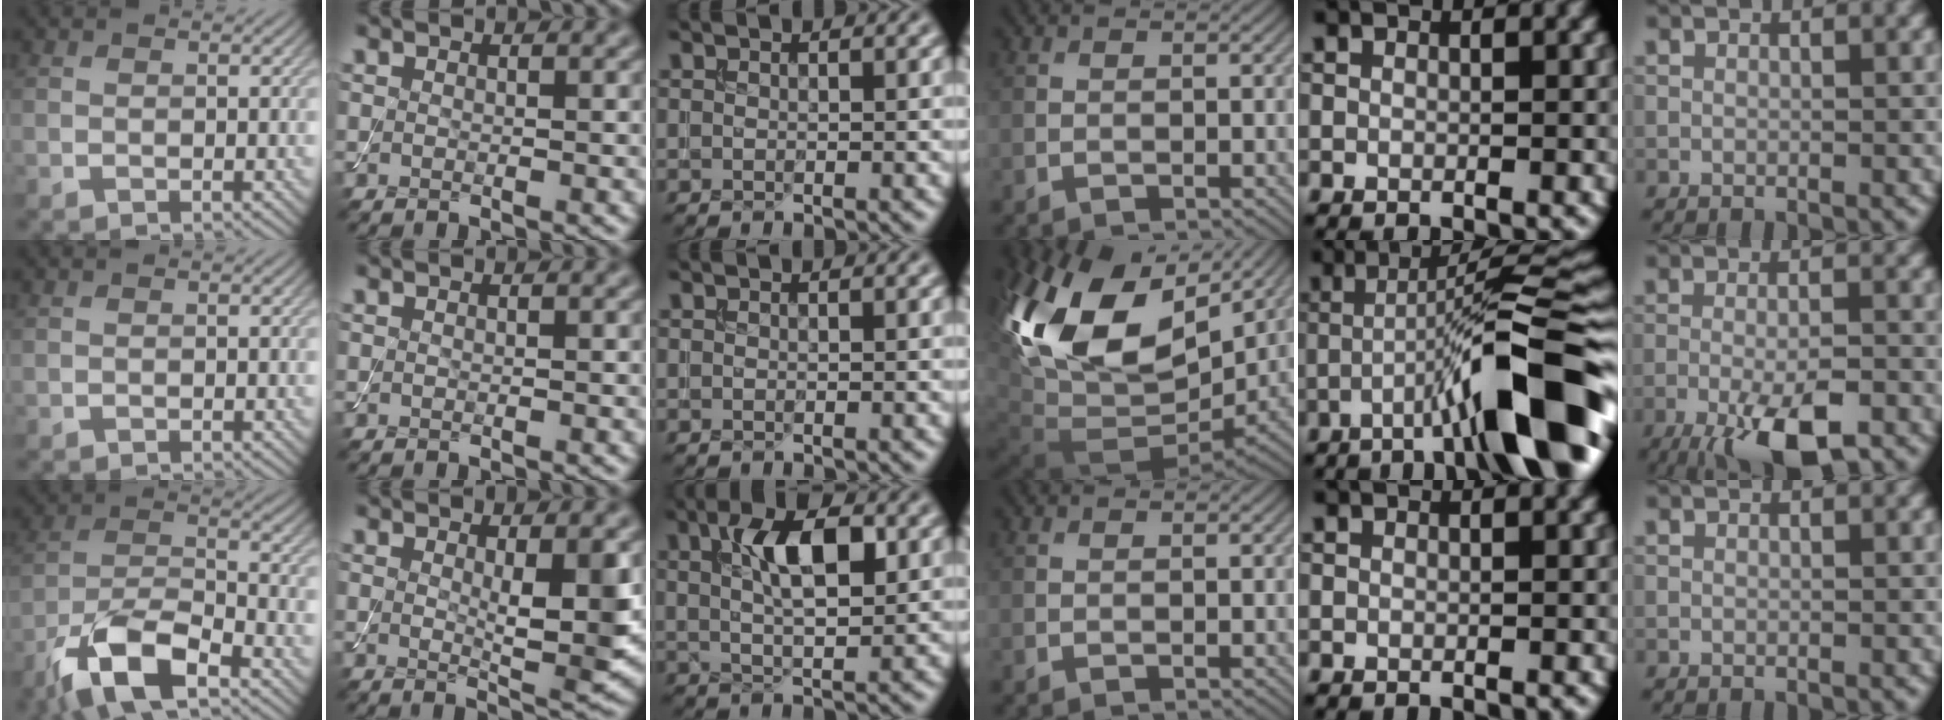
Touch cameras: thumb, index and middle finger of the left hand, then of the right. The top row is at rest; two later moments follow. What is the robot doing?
{"motion": "assemble", "object": "toy tower of hanoi"}